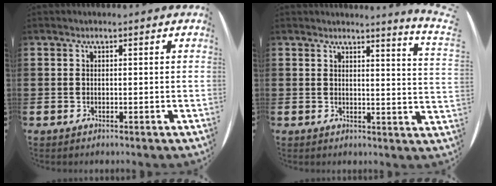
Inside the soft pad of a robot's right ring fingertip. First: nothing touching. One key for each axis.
{"total": 2.6, "fx": 2.2, "fy": -1.1, "fz": 0.6, "tx": -0.016, "ty": -0.024, "tz": 0.036}